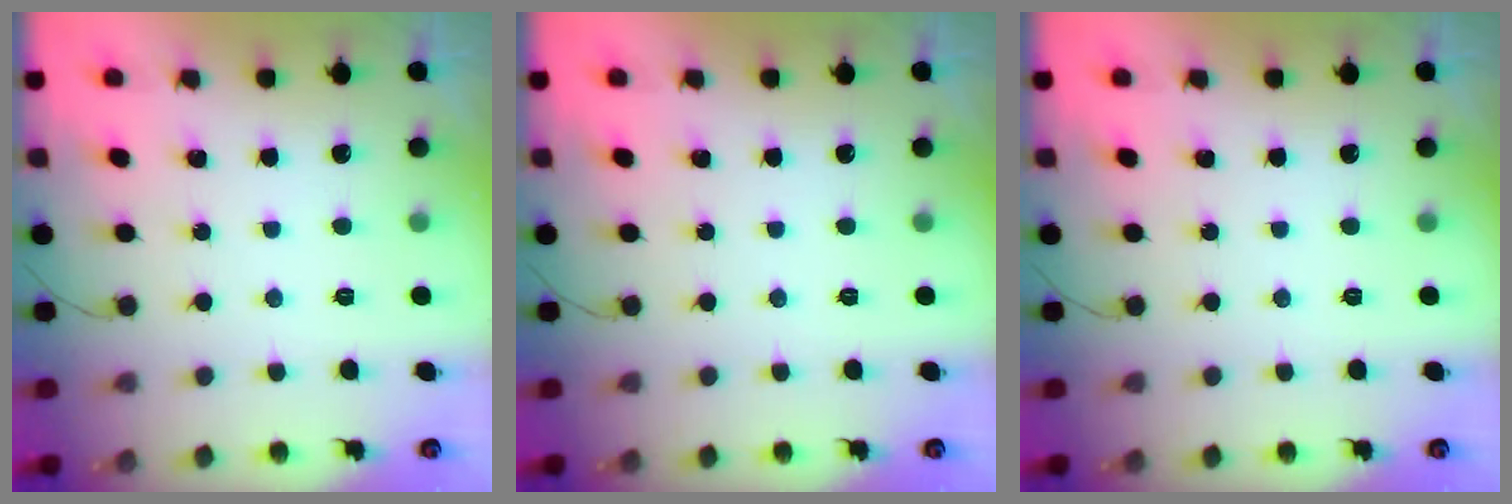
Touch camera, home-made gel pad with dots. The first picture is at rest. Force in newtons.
{"total": 0.0}
{"total": 0.0}